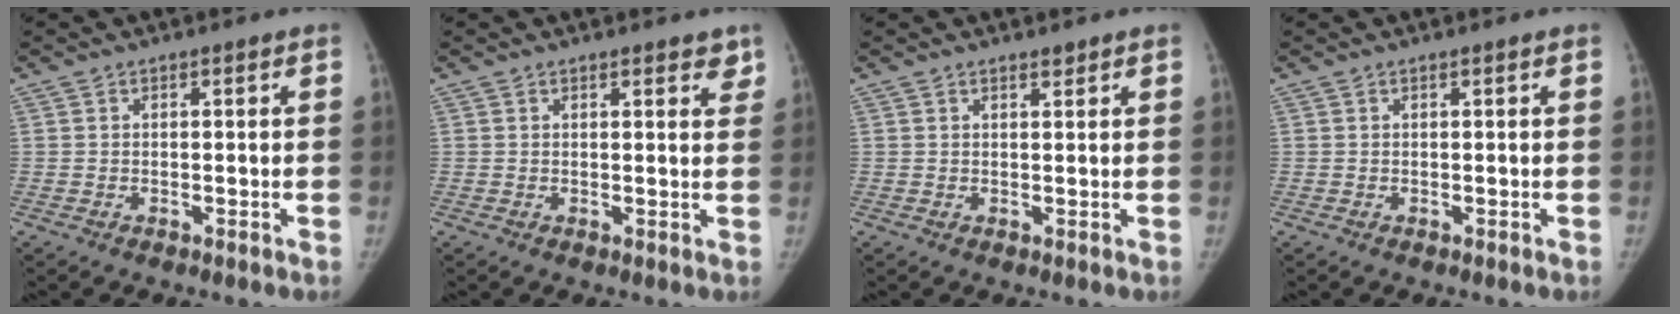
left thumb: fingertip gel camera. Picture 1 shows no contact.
{"total": 3.4, "force": [2.4, 1.3, 2.0], "torque": [0.002, -0.007, 0.026]}
{"total": 0.9, "force": [0.8, 0.2, 0.3], "torque": [-0.004, -0.006, 0.014]}
{"total": 0.0}